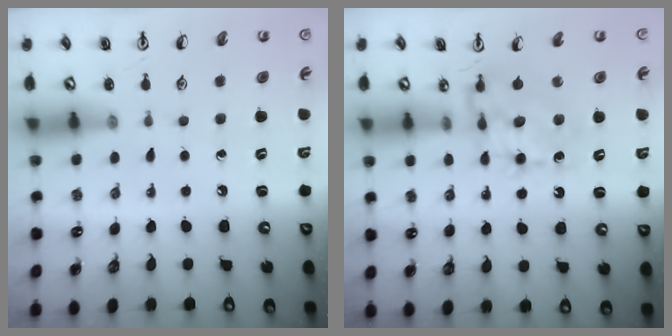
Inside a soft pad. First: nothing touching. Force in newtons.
{"total": 8.4, "press": 8.4, "slide": 0.5}